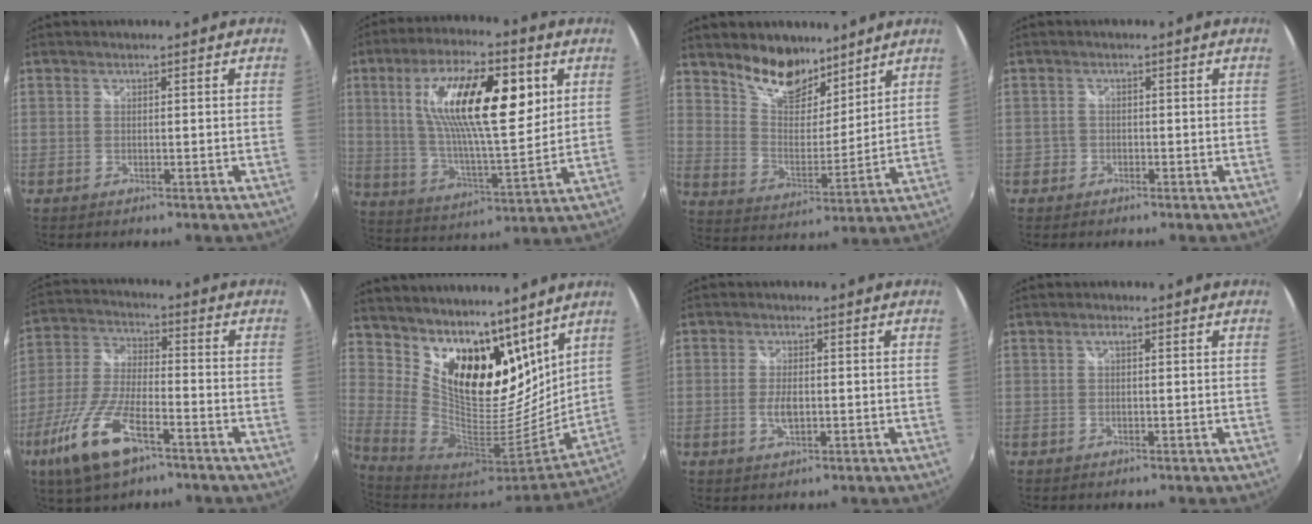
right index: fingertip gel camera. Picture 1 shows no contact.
{"total": 20.5, "force": [6.4, 6.5, 18.3], "torque": [-0.324, 0.010, 0.110]}
{"total": 12.3, "force": [9.5, 5.8, 5.2], "torque": [-0.094, 0.003, 0.171]}
{"total": 1.6, "force": [-0.9, 1.3, -0.2], "torque": [-0.003, 0.005, -0.016]}
{"total": 14.4, "force": [-8.0, 4.3, 11.2], "torque": [-0.249, -0.023, -0.158]}
{"total": 19.3, "force": [13.2, 10.2, 9.7], "torque": [-0.180, -0.007, 0.244]}
{"total": 3.6, "force": [-0.7, 1.7, 3.1], "torque": [-0.062, -0.004, -0.012]}
{"total": 0.9, "force": [0.2, 0.3, 0.8], "torque": [-0.014, 0.004, 0.000]}